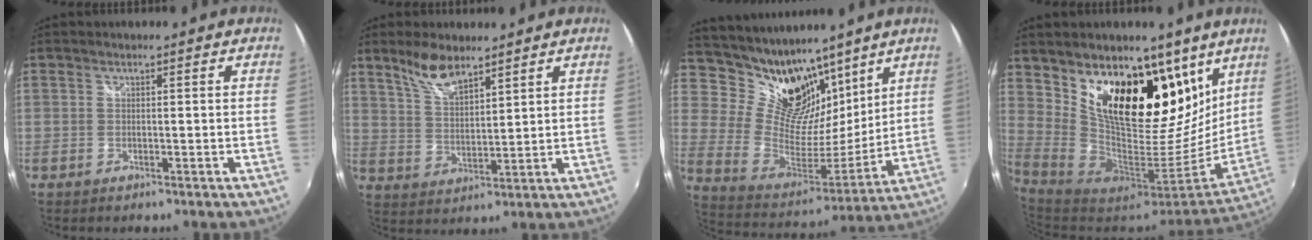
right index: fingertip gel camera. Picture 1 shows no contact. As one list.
[{"total": 7.5, "force": [5.8, 2.5, 4.1], "torque": [-0.077, 0.007, 0.117]}, {"total": 18.4, "force": [13.5, 9.3, 8.3], "torque": [-0.168, -0.005, 0.251]}, {"total": 23.0, "force": [13.1, 11.8, 14.8], "torque": [-0.233, -0.015, 0.234]}]